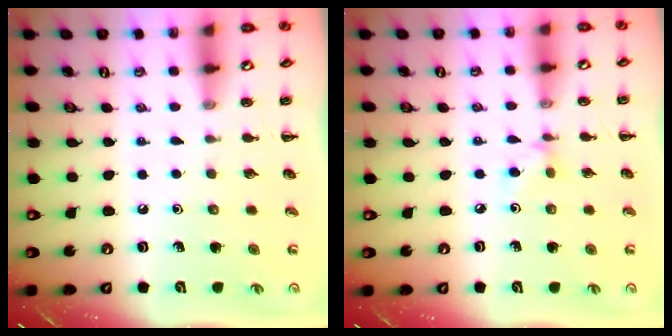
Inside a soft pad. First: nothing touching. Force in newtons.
{"total": 3.4, "press": 3.3, "slide": 0.7}